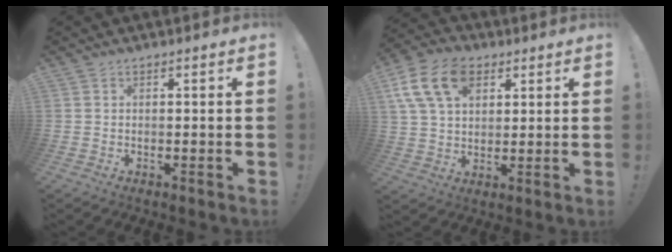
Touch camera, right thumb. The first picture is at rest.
{"total": 15.5, "force": [6.7, 10.5, 9.2], "torque": [-0.170, -0.020, 0.128]}